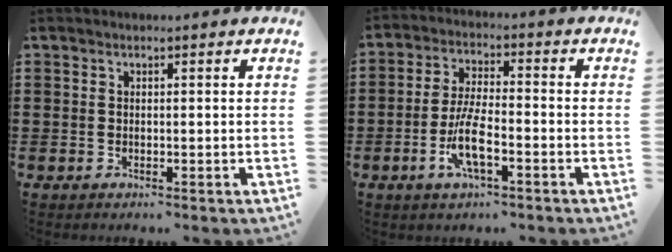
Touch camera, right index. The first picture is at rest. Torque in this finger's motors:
{"motor_torque": [2.14, 0.00, 0.88, 0.21]}